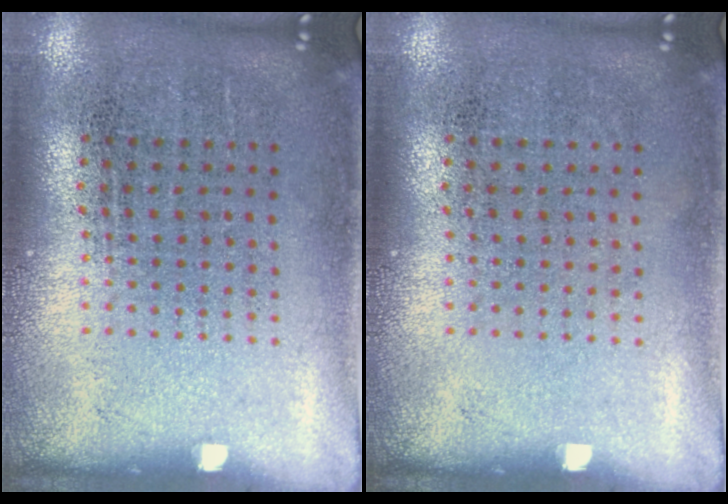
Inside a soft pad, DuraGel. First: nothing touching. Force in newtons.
{"total": 0.0}